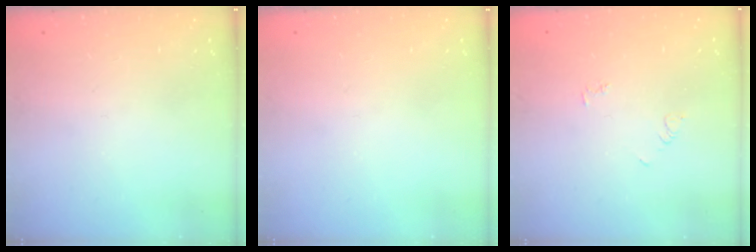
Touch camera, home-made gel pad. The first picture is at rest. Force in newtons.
{"total": 0.0}
{"total": 3.1, "press": 3.1, "slide": 0.4}